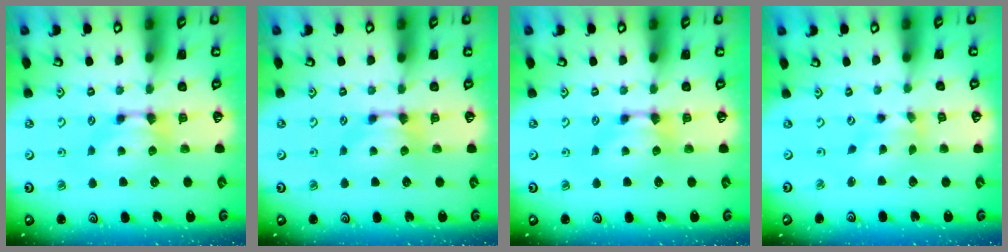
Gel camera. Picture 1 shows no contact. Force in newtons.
{"total": 0.0}
{"total": 0.0}
{"total": 1.4, "press": 0.3, "slide": 1.4}